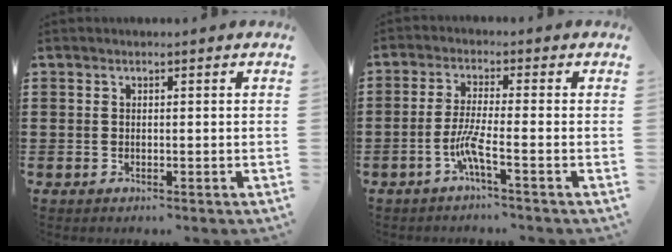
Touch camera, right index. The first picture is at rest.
{"total": 5.1, "force": [-2.4, 0.0, 4.5], "torque": [-0.105, -0.014, -0.053]}